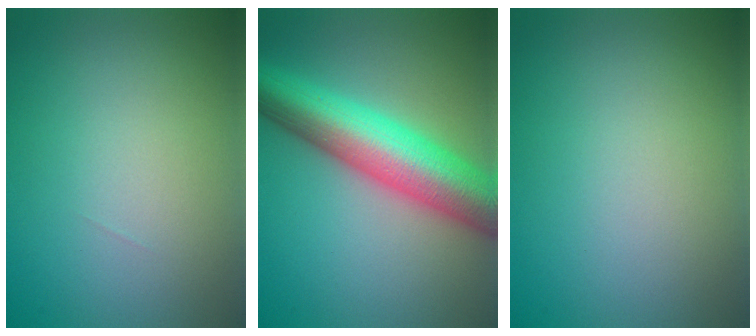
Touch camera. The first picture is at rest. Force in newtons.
{"total": 10.4, "press": 10.4, "slide": 0.2}
{"total": 0.0}